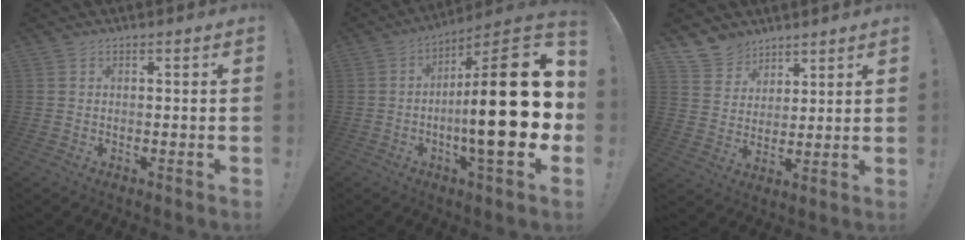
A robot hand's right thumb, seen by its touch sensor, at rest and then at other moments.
{"total": 25.8, "force": [-2.0, 5.5, 25.1], "torque": [-0.398, 0.001, -0.036]}
{"total": 9.2, "force": [7.2, 5.6, 1.0], "torque": [-0.027, -0.053, 0.145]}